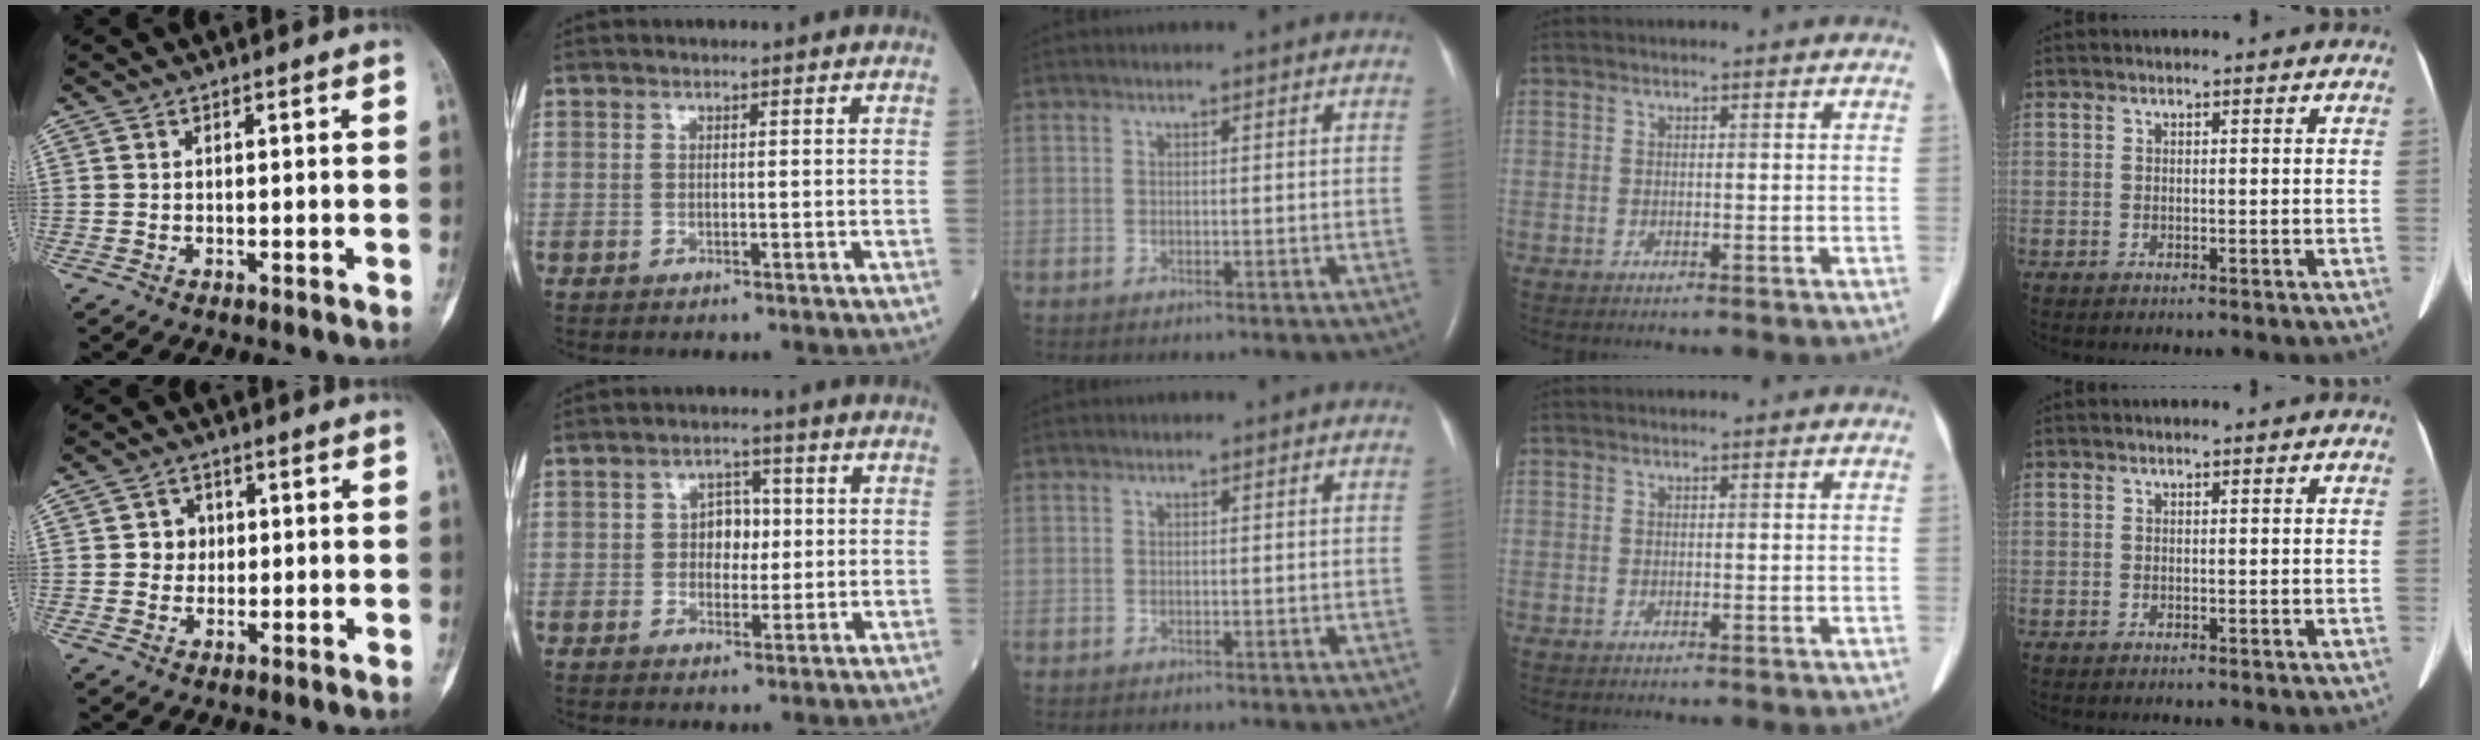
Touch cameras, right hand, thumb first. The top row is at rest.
{"thumb": {"total": 3.5, "force": [0.4, 3.3, 1.1], "torque": [0.008, 0.006, 0.000]}, "index": {"total": 4.2, "force": [0.3, 2.9, 3.1], "torque": [-0.041, 0.011, 0.004]}}